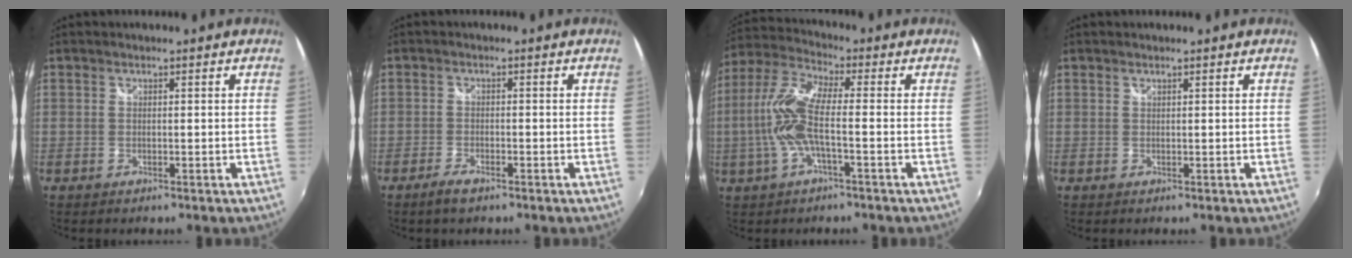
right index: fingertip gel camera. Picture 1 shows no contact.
{"total": 2.9, "force": [-2.2, 0.8, 1.7], "torque": [-0.046, -0.005, -0.046]}
{"total": 11.3, "force": [-2.0, 2.6, 10.9], "torque": [-0.235, 0.004, -0.040]}
{"total": 0.0}